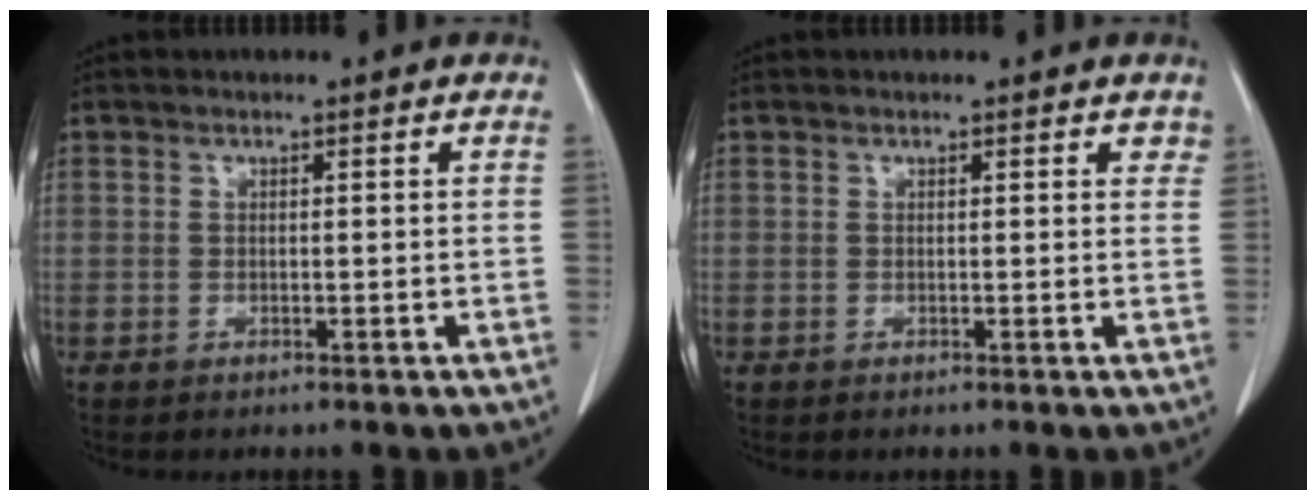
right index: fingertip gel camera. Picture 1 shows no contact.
{"total": 1.6, "force": [1.3, 0.8, 0.6], "torque": [0.005, 0.002, 0.008]}